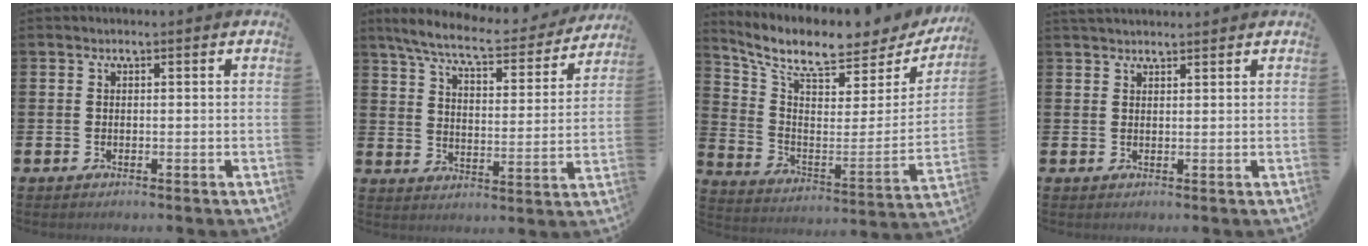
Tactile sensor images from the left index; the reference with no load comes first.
{"total": 8.1, "force": [7.2, 1.0, 3.5], "torque": [-0.095, -0.047, 0.120]}
{"total": 8.7, "force": [7.2, 2.4, 4.2], "torque": [-0.106, -0.061, 0.117]}
{"total": 1.8, "force": [1.8, 0.3, 0.2], "torque": [0.001, -0.006, 0.030]}